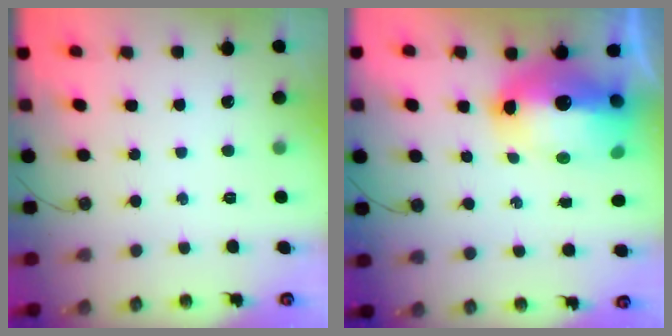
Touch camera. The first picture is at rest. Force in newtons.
{"total": 23.2, "press": 19.0, "slide": 13.3}